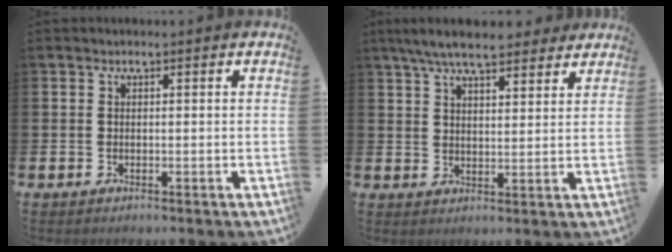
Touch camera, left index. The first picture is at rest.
{"total": 7.3, "force": [6.6, 1.6, 2.7], "torque": [-0.062, -0.021, 0.120]}